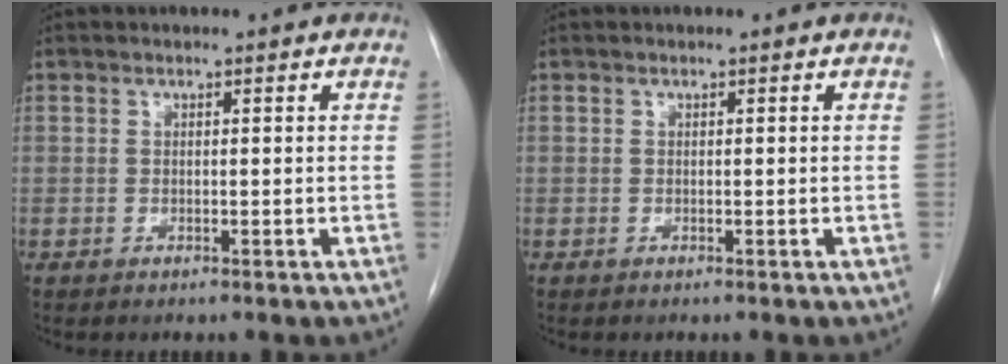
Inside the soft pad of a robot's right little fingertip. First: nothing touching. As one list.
[{"total": 0.0}]